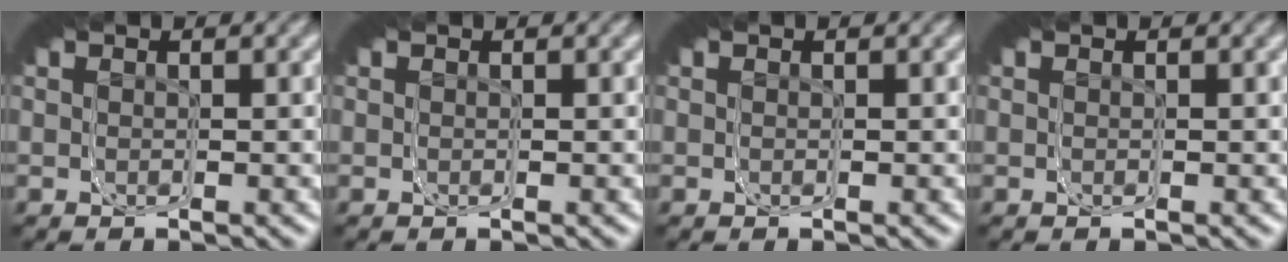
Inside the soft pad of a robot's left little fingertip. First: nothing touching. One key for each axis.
{"total": 0.0}
{"total": 0.0}
{"total": 0.0}